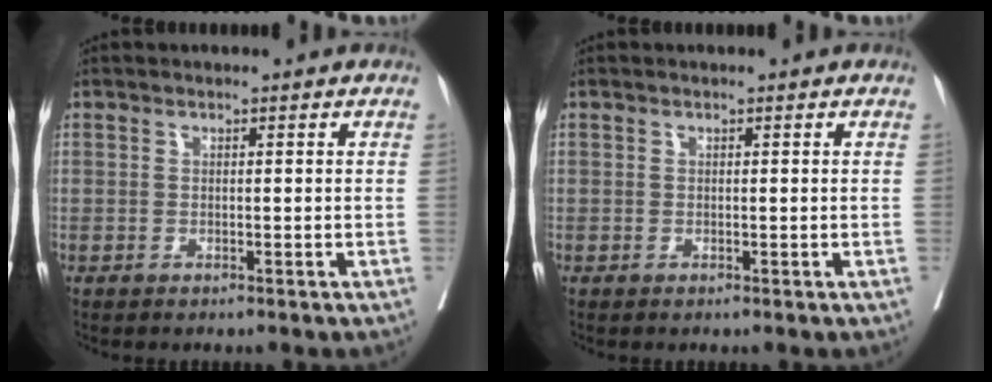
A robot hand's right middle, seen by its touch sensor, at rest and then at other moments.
{"total": 0.0}